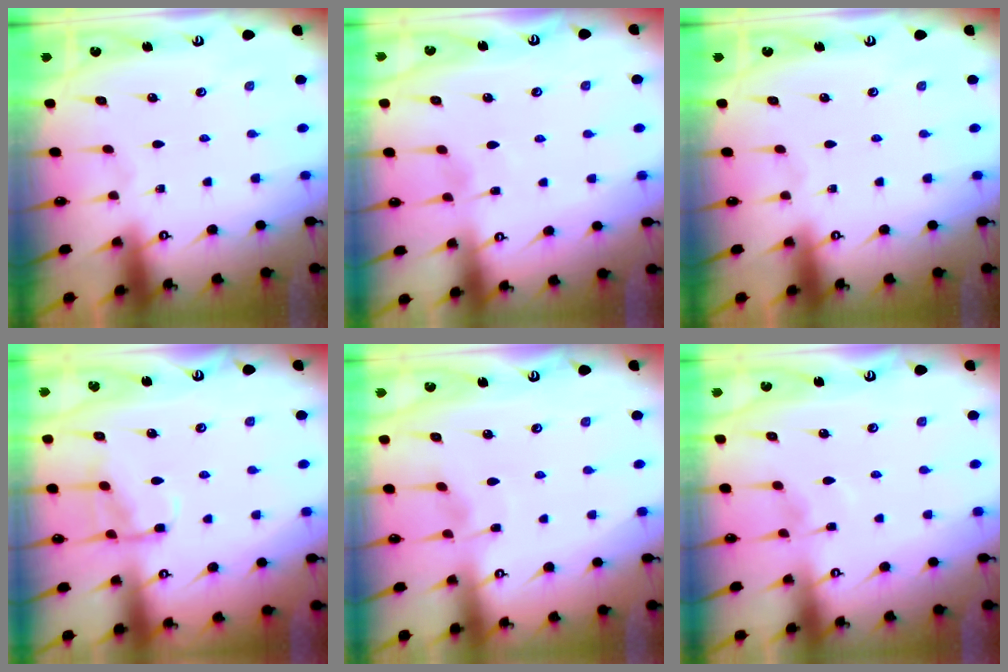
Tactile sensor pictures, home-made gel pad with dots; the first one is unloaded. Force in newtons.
{"total": 3.3, "press": 3.3, "slide": 0.4}
{"total": 0.0}
{"total": 8.5, "press": 8.5, "slide": 0.4}
{"total": 3.5, "press": 3.5, "slide": 0.5}
{"total": 5.1, "press": 5.1, "slide": 0.4}